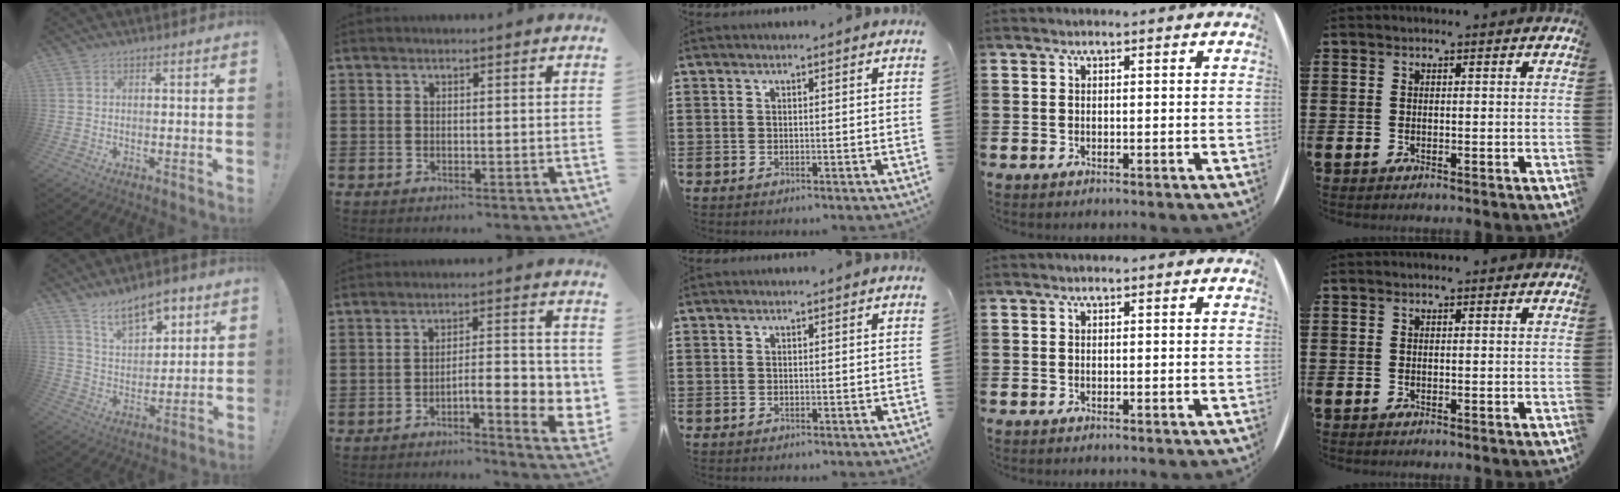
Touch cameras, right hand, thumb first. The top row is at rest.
{"thumb": {"total": 11.7, "force": [8.2, 5.7, 6.1], "torque": [-0.093, -0.044, 0.151]}, "index": {"total": 6.8, "force": [-2.1, 2.0, 6.2], "torque": [-0.086, -0.007, -0.036]}}